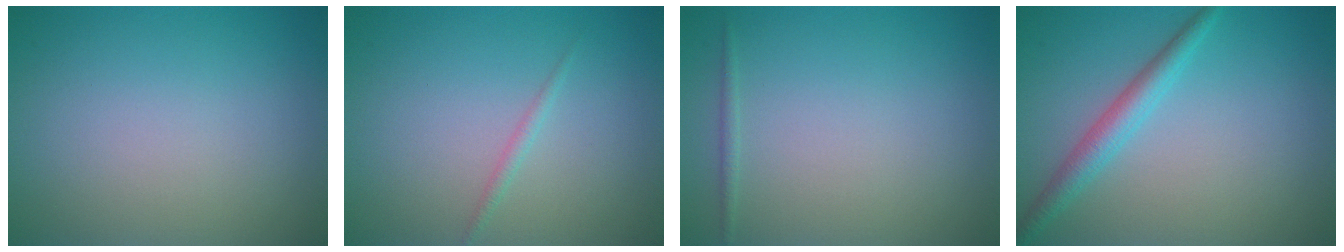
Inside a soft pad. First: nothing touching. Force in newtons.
{"total": 0.8, "press": 0.8, "slide": 0.1}
{"total": 0.5, "press": 0.5, "slide": 0.1}
{"total": 2.7, "press": 2.7, "slide": 0.0}